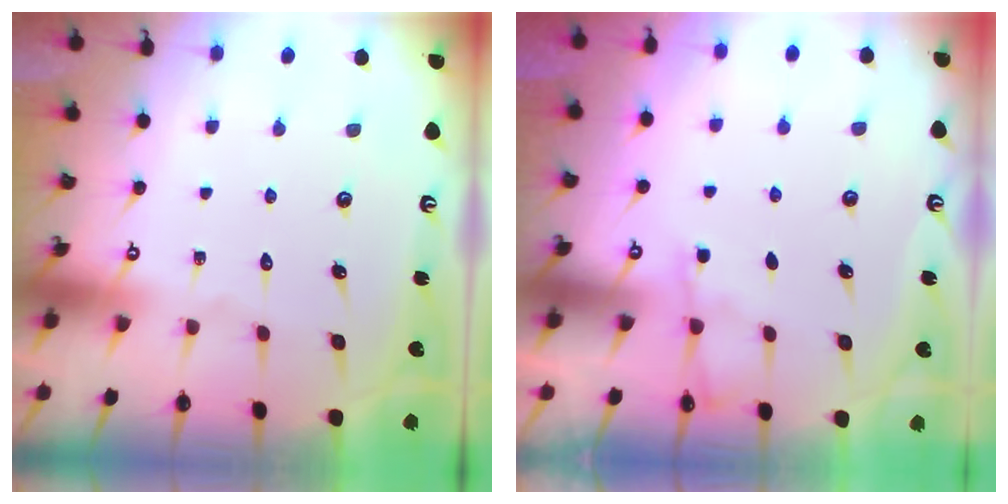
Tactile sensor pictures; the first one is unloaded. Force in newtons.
{"total": 2.6, "press": 2.5, "slide": 0.4}